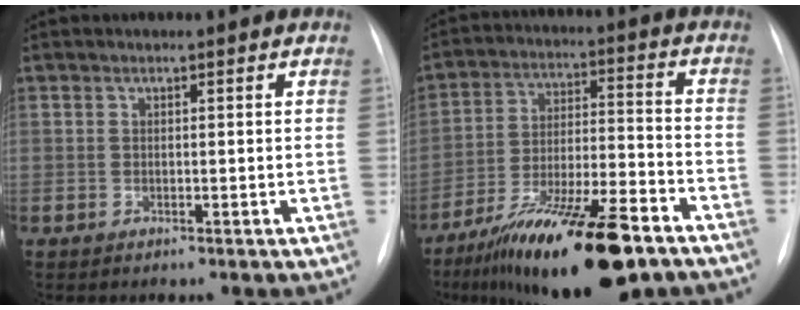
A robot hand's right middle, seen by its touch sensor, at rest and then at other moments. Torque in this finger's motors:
{"motor_torque": [1.28, -0.86, 0.47, 0.12]}